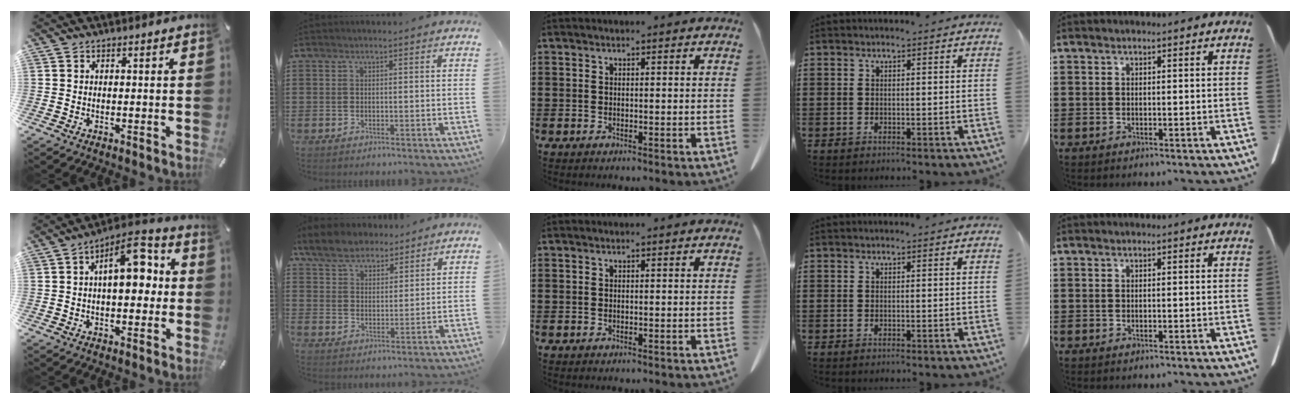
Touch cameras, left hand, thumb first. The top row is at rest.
{"thumb": {"total": 11.9, "force": [1.7, 6.1, 10.1], "torque": [-0.135, -0.009, 0.027]}, "index": {"total": 6.7, "force": [5.6, 3.0, 2.0], "torque": [-0.063, -0.002, 0.107]}}